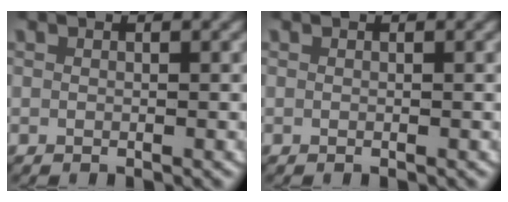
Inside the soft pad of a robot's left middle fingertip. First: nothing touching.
{"total": 0.0}